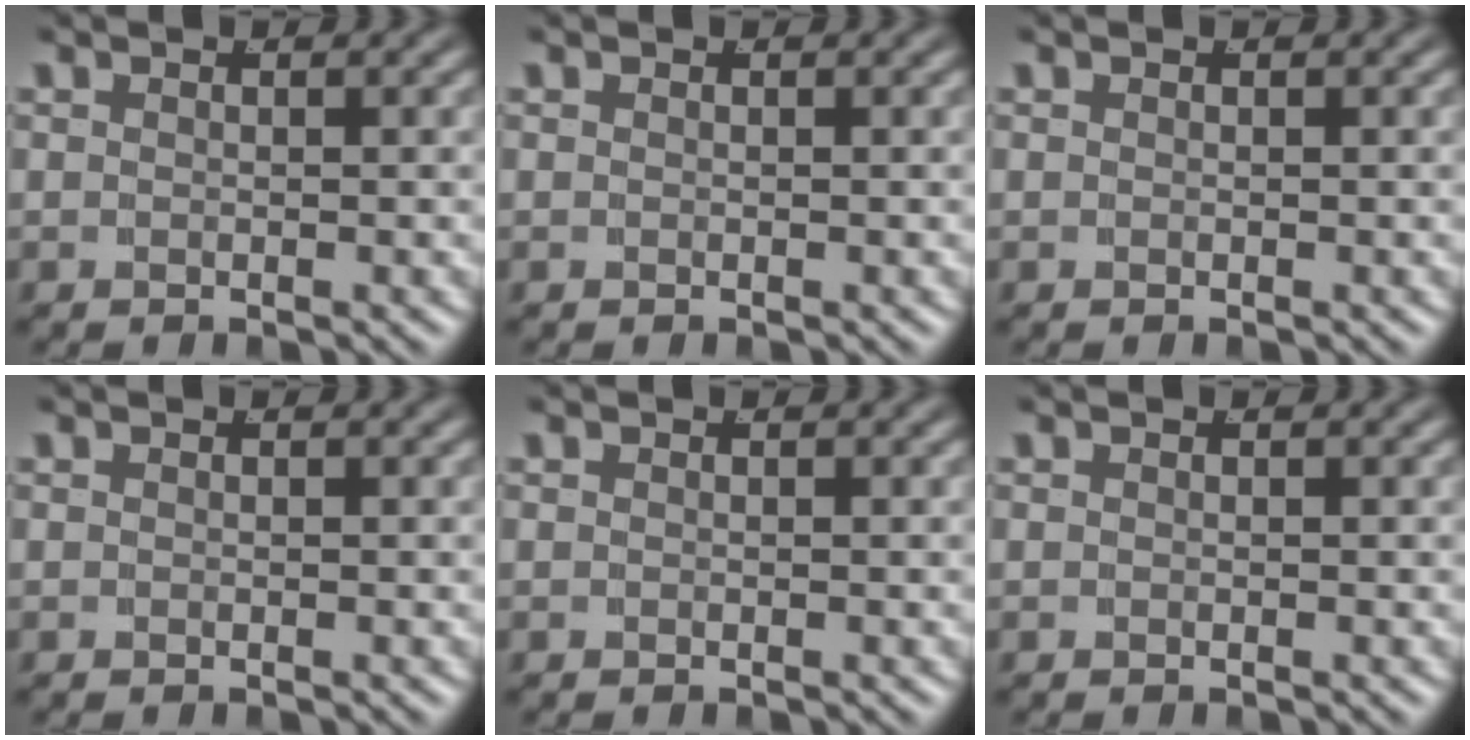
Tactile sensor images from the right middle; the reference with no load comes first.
{"total": 0.0}
{"total": 0.0}
{"total": 0.0}
{"total": 0.0}
{"total": 0.0}